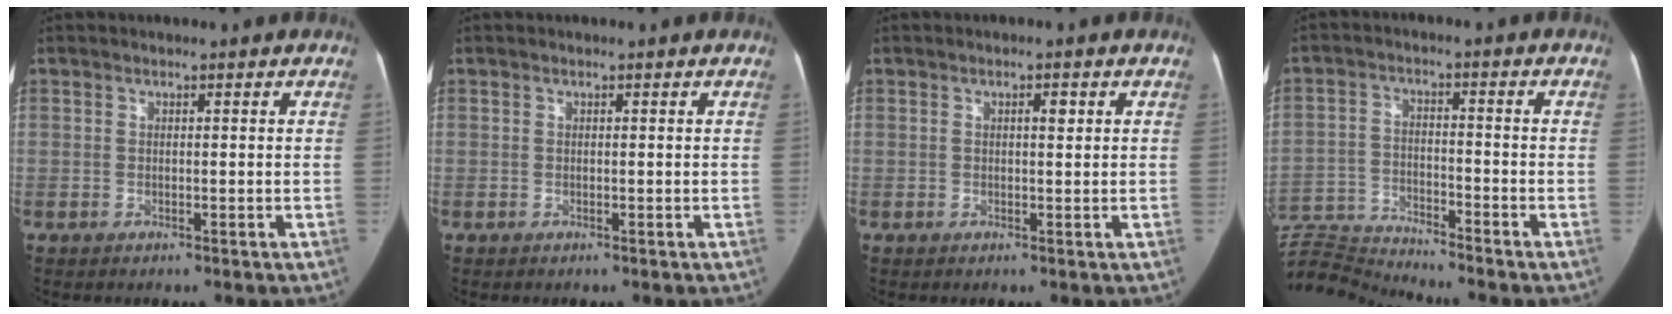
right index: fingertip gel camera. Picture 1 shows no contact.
{"total": 0.0}
{"total": 1.6, "force": [0.5, 0.5, 1.4], "torque": [-0.022, 0.003, 0.006]}
{"total": 9.5, "force": [-9.3, -1.6, 0.1], "torque": [-0.005, 0.005, -0.173]}